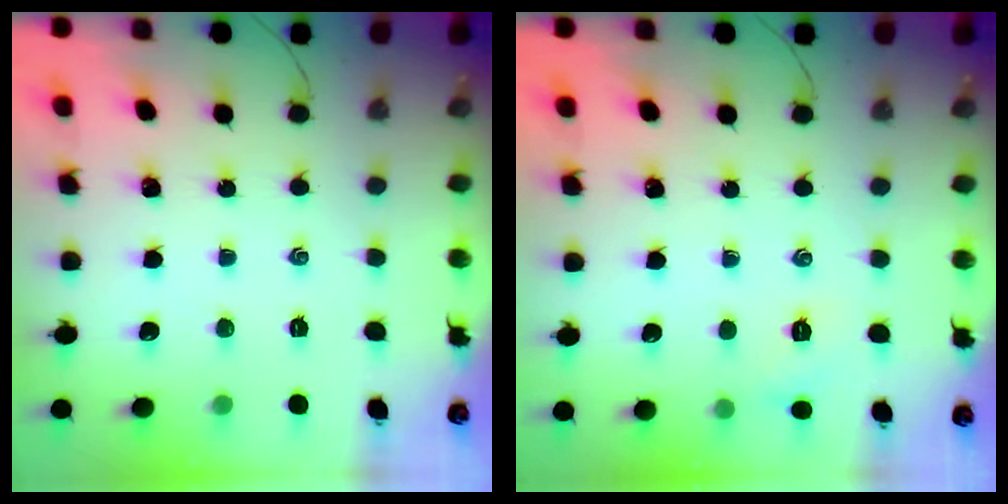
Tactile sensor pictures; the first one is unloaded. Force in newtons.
{"total": 5.7, "press": 5.5, "slide": 1.6}